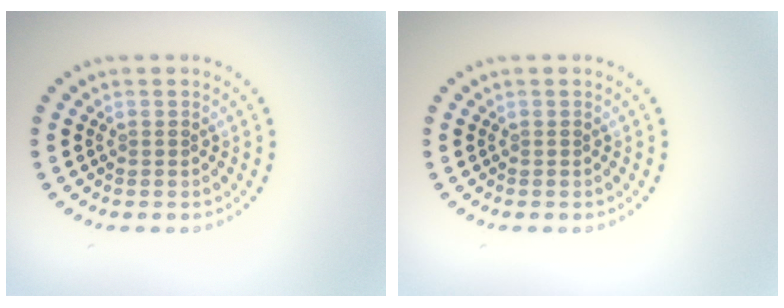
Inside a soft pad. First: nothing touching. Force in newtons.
{"total": 0.0}